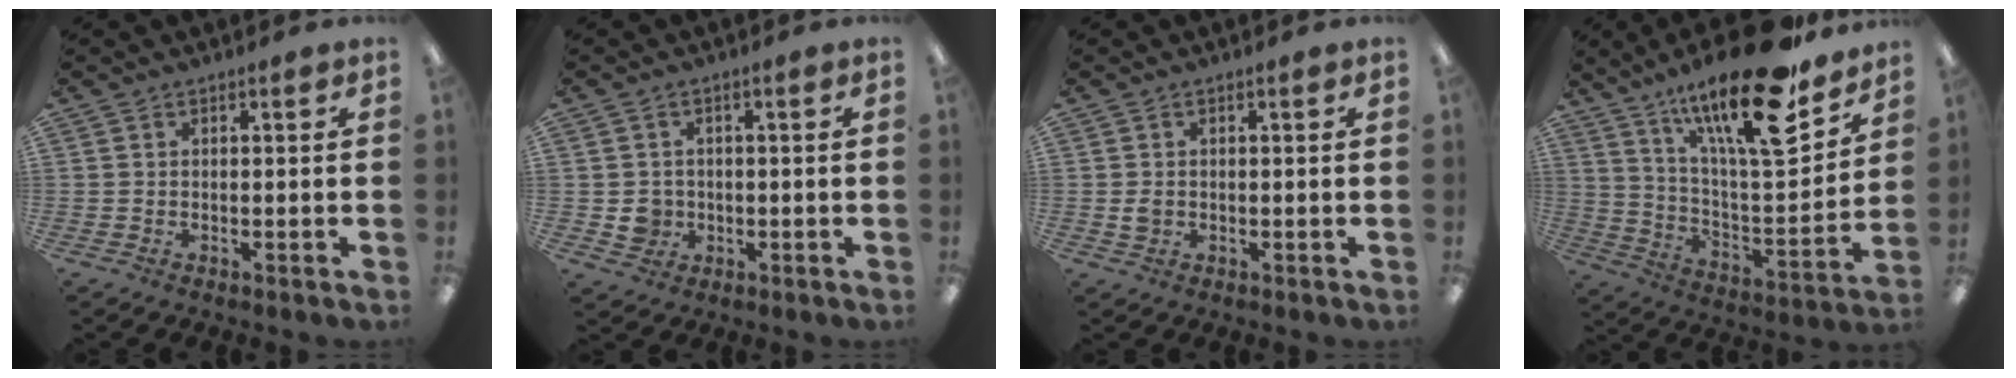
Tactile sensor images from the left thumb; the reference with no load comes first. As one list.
[{"total": 3.9, "force": [-0.2, 3.8, 1.0], "torque": [-0.007, 0.002, -0.005]}, {"total": 1.8, "force": [0.2, 1.4, 1.0], "torque": [-0.021, 0.004, 0.003]}, {"total": 25.5, "force": [17.4, 7.0, 17.4], "torque": [-0.275, -0.109, 0.283]}]